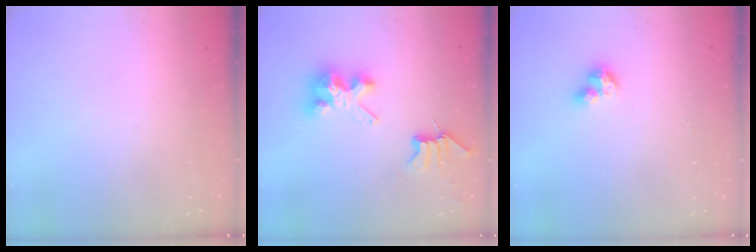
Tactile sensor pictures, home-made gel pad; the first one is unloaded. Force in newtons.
{"total": 7.7, "press": 7.7, "slide": 0.2}
{"total": 3.3, "press": 3.3, "slide": 0.3}